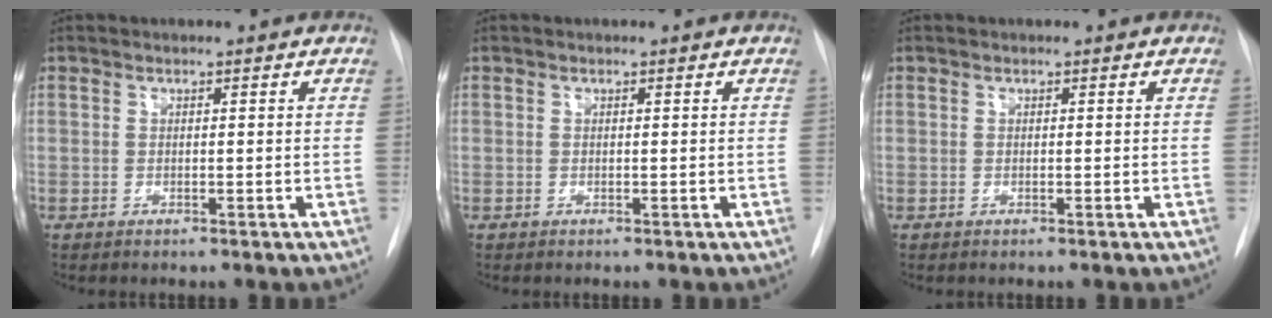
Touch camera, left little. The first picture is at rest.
{"total": 0.0}
{"total": 0.0}